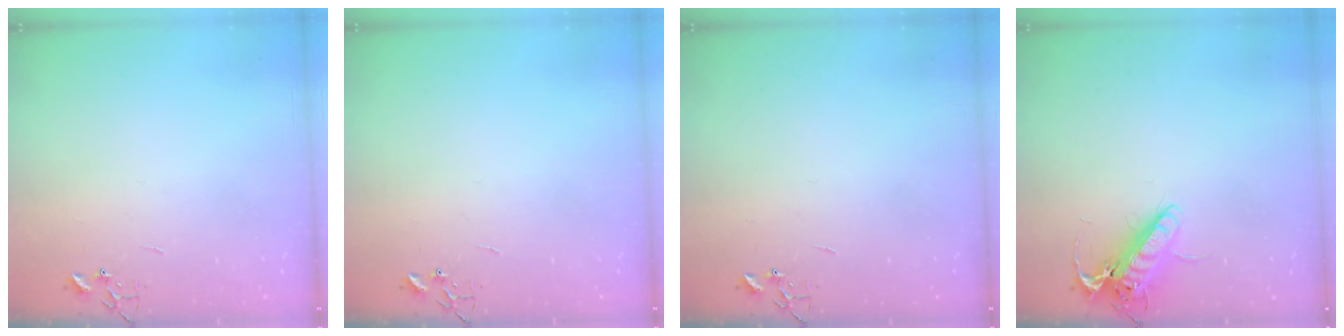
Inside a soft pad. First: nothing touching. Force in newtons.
{"total": 0.0}
{"total": 0.0}
{"total": 13.8, "press": 13.6, "slide": 2.3}